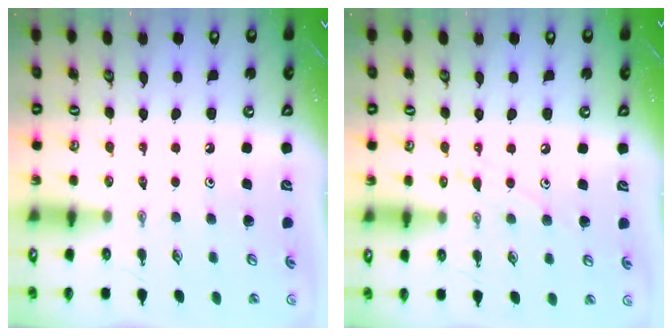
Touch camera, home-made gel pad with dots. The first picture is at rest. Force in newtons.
{"total": 7.0, "press": 6.9, "slide": 0.5}